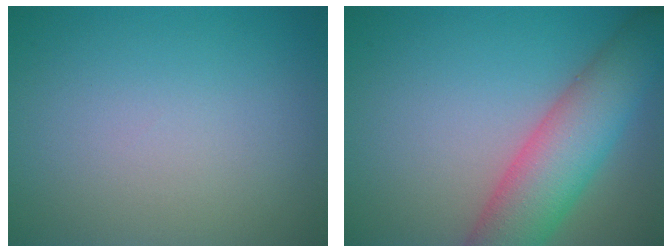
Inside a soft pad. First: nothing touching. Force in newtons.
{"total": 7.6, "press": 7.6, "slide": 0.4}